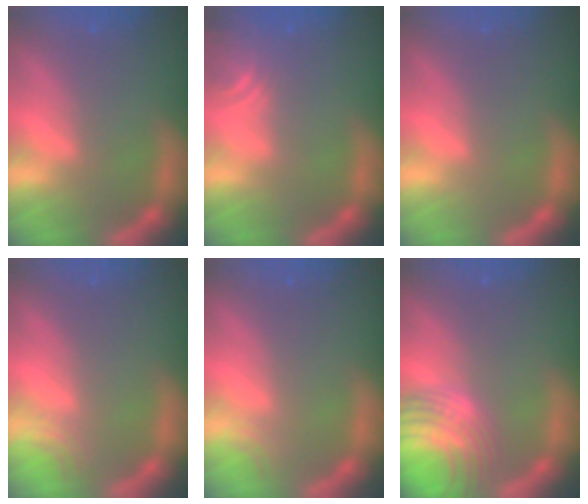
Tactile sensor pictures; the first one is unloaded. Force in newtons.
{"total": 3.0}
{"total": 0.0}
{"total": 1.5}
{"total": 0.9}
{"total": 9.5}